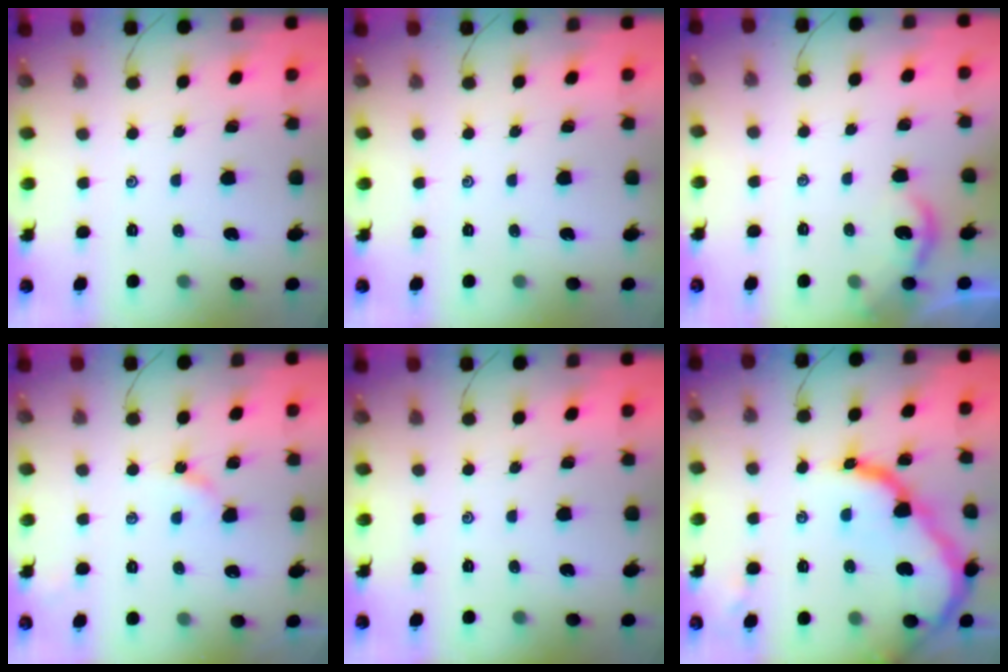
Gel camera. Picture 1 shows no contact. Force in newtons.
{"total": 0.0}
{"total": 2.3, "press": 2.3, "slide": 0.2}
{"total": 3.4, "press": 3.3, "slide": 0.5}
{"total": 0.0}
{"total": 15.7, "press": 15.6, "slide": 2.0}